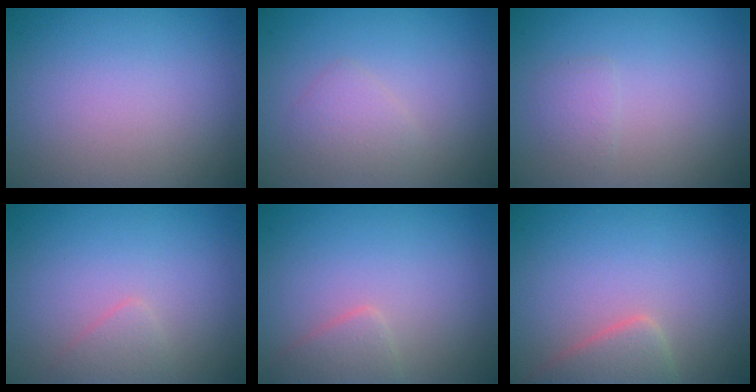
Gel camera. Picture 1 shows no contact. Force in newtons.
{"total": 1.6, "press": 1.6, "slide": 0.0}
{"total": 1.0, "press": 1.0, "slide": 0.1}
{"total": 1.2, "press": 1.2, "slide": 0.1}
{"total": 1.8, "press": 1.8, "slide": 0.1}
{"total": 2.9, "press": 2.9, "slide": 0.3}